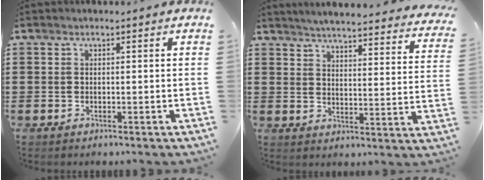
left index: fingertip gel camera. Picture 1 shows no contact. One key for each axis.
{"total": 4.1, "fx": 4.0, "fy": -0.4, "fz": 0.8, "tx": -0.036, "ty": -0.032, "tz": 0.065}